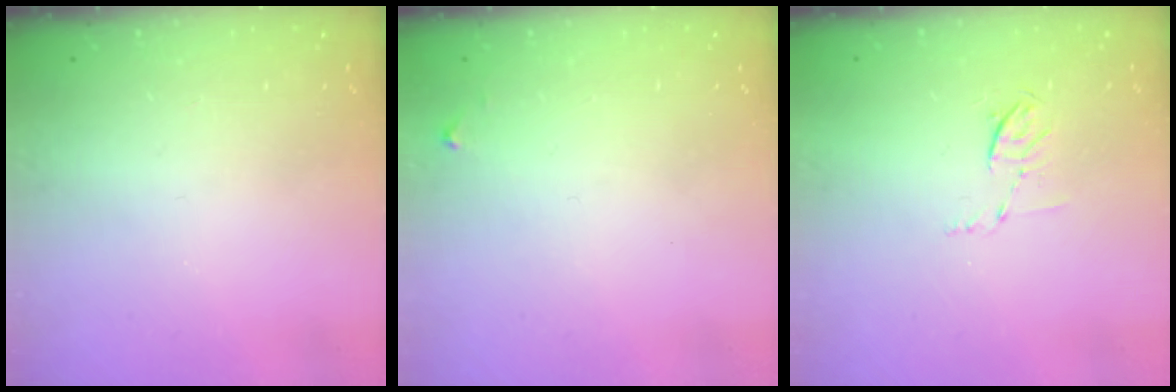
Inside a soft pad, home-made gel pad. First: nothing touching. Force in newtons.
{"total": 3.9, "press": 3.9, "slide": 0.6}
{"total": 4.4, "press": 4.2, "slide": 1.5}